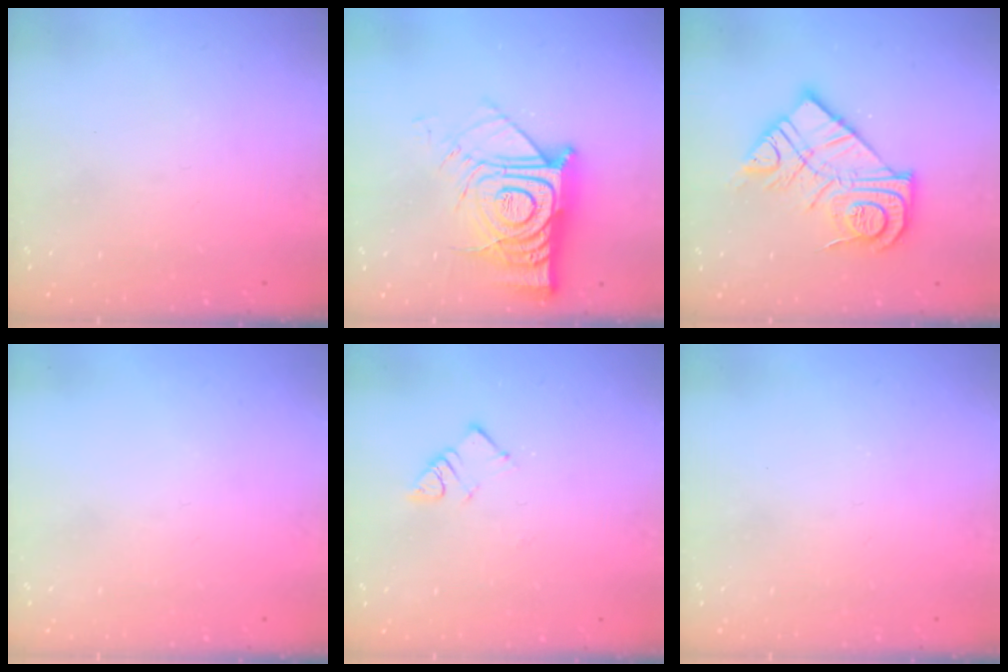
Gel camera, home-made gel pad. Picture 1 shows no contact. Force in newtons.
{"total": 17.1, "press": 17.0, "slide": 1.5}
{"total": 16.3, "press": 16.2, "slide": 1.1}
{"total": 0.0}
{"total": 3.6, "press": 3.6, "slide": 0.4}
{"total": 1.8, "press": 1.8, "slide": 0.4}